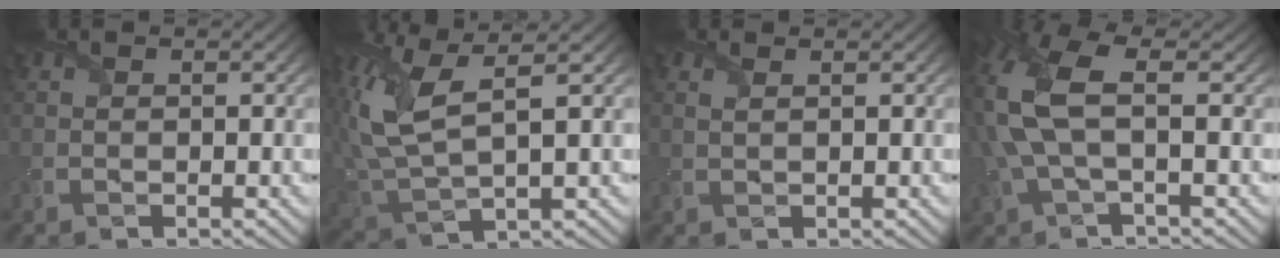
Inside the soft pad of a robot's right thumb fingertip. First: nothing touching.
{"total": 10.8, "force": [3.0, 4.3, 9.5], "torque": [-0.239, 0.005, 0.059]}
{"total": 0.9, "force": [0.5, 0.1, 0.8], "torque": [-0.015, -0.002, 0.014]}
{"total": 9.5, "force": [0.8, 4.1, 8.5], "torque": [-0.227, 0.010, 0.009]}